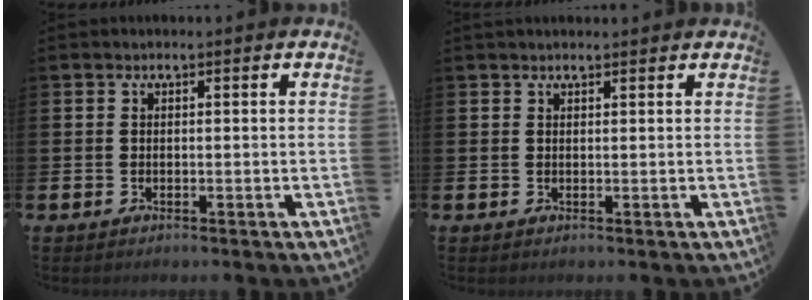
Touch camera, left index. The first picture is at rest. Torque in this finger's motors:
{"motor_torque": [0.90, -1.24, 0.35, 0.05]}